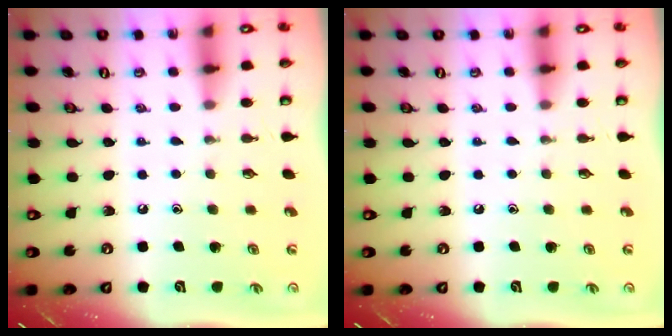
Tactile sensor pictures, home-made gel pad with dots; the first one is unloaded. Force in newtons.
{"total": 0.0}